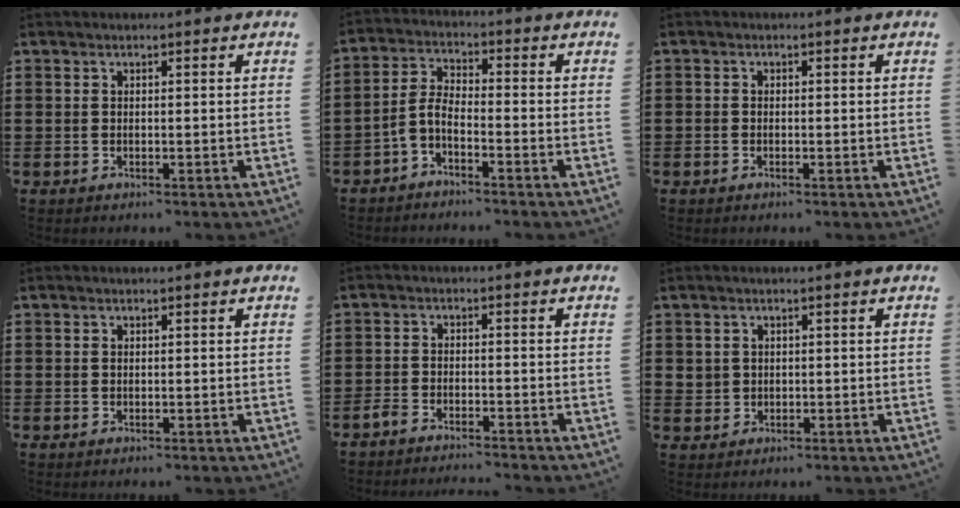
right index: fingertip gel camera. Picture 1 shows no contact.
{"total": 3.6, "force": [-2.9, 0.9, 2.0], "torque": [-0.054, 0.001, -0.064]}
{"total": 0.6, "force": [-0.5, 0.3, 0.1], "torque": [-0.003, 0.001, -0.011]}
{"total": 0.0}
{"total": 2.8, "force": [-2.8, 0.0, -0.2], "torque": [-0.003, 0.002, -0.060]}
{"total": 1.5, "force": [0.3, 1.4, 0.1], "torque": [-0.010, 0.007, 0.005]}